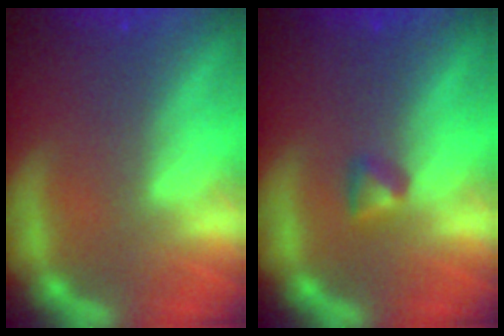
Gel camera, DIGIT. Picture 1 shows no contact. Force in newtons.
{"total": 1.4}